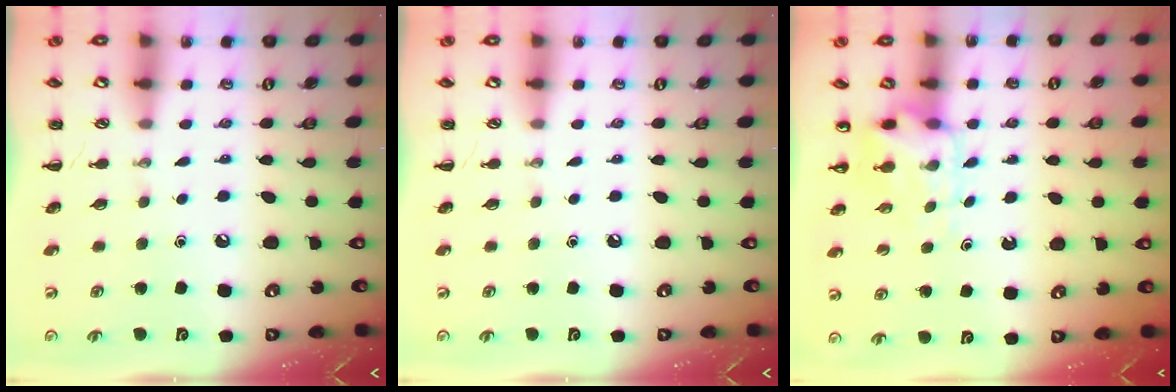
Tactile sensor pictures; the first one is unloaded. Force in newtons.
{"total": 0.0}
{"total": 5.2, "press": 5.2, "slide": 0.8}